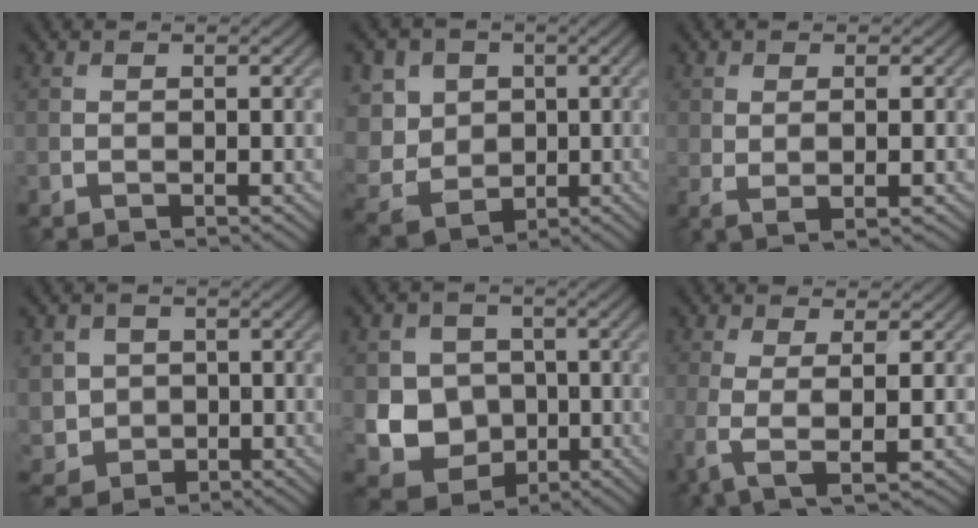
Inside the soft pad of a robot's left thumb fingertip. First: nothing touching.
{"total": 9.8, "force": [0.3, 8.5, 4.9], "torque": [-0.166, -0.001, -0.010]}
{"total": 2.3, "force": [0.2, 0.4, 2.3], "torque": [-0.048, -0.003, 0.005]}
{"total": 4.0, "force": [0.3, 3.9, 1.0], "torque": [-0.036, -0.008, 0.002]}
{"total": 8.1, "force": [-1.2, 7.1, 3.6], "torque": [-0.079, -0.025, -0.037]}
{"total": 4.3, "force": [0.2, 0.9, 4.2], "torque": [-0.090, -0.004, 0.002]}